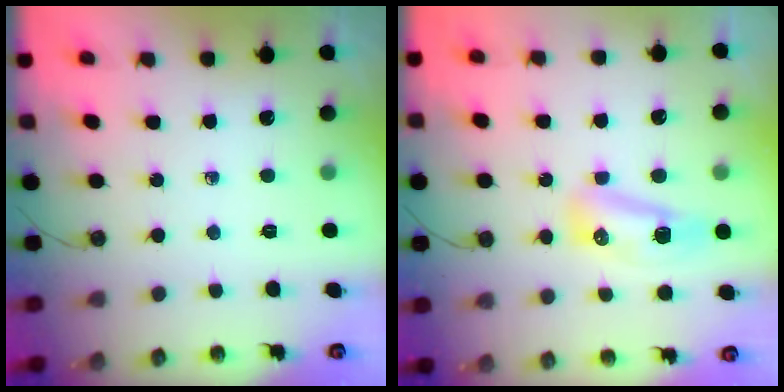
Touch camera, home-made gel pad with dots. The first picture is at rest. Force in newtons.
{"total": 9.4, "press": 8.9, "slide": 3.1}